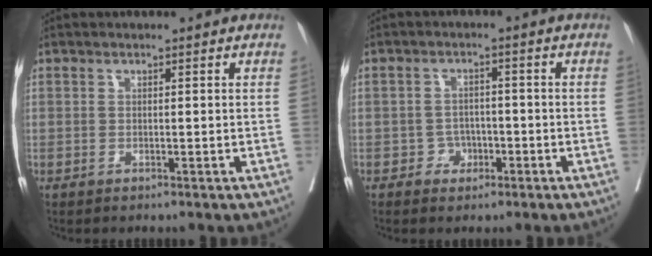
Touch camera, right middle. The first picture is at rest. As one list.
[{"total": 5.5, "force": [-2.6, 4.2, 2.5], "torque": [-0.033, 0.016, -0.038]}]